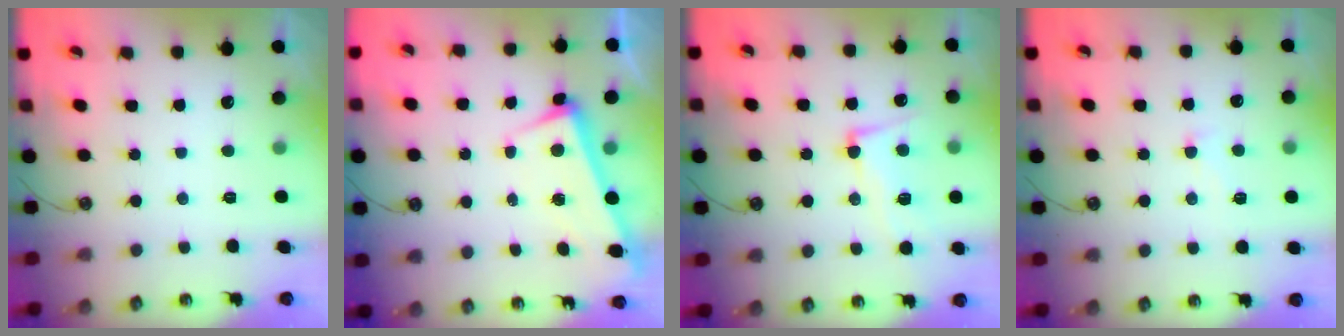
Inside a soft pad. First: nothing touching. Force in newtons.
{"total": 3.3, "press": 3.2, "slide": 1.0}
{"total": 5.1, "press": 4.8, "slide": 1.7}
{"total": 0.7, "press": 0.6, "slide": 0.4}